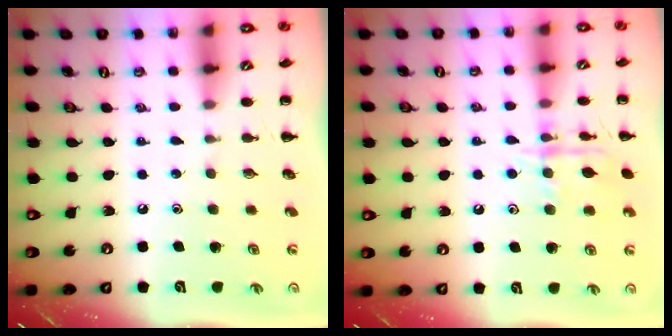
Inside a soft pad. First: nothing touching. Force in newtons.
{"total": 11.4, "press": 11.4, "slide": 0.6}